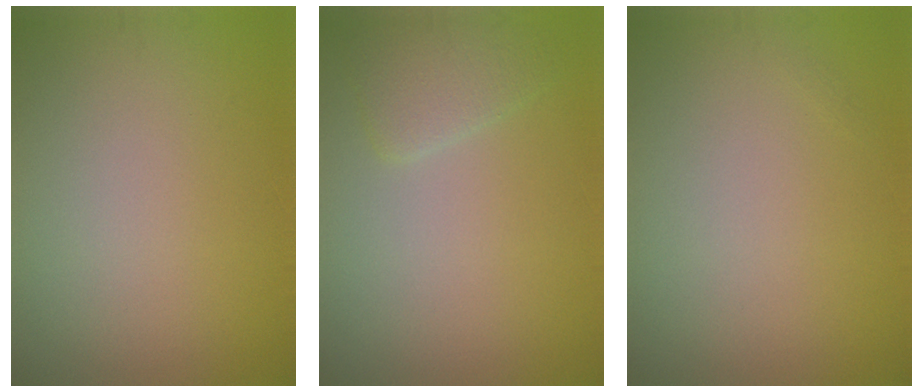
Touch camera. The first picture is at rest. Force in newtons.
{"total": 2.2, "press": 2.2, "slide": 0.1}
{"total": 0.0}